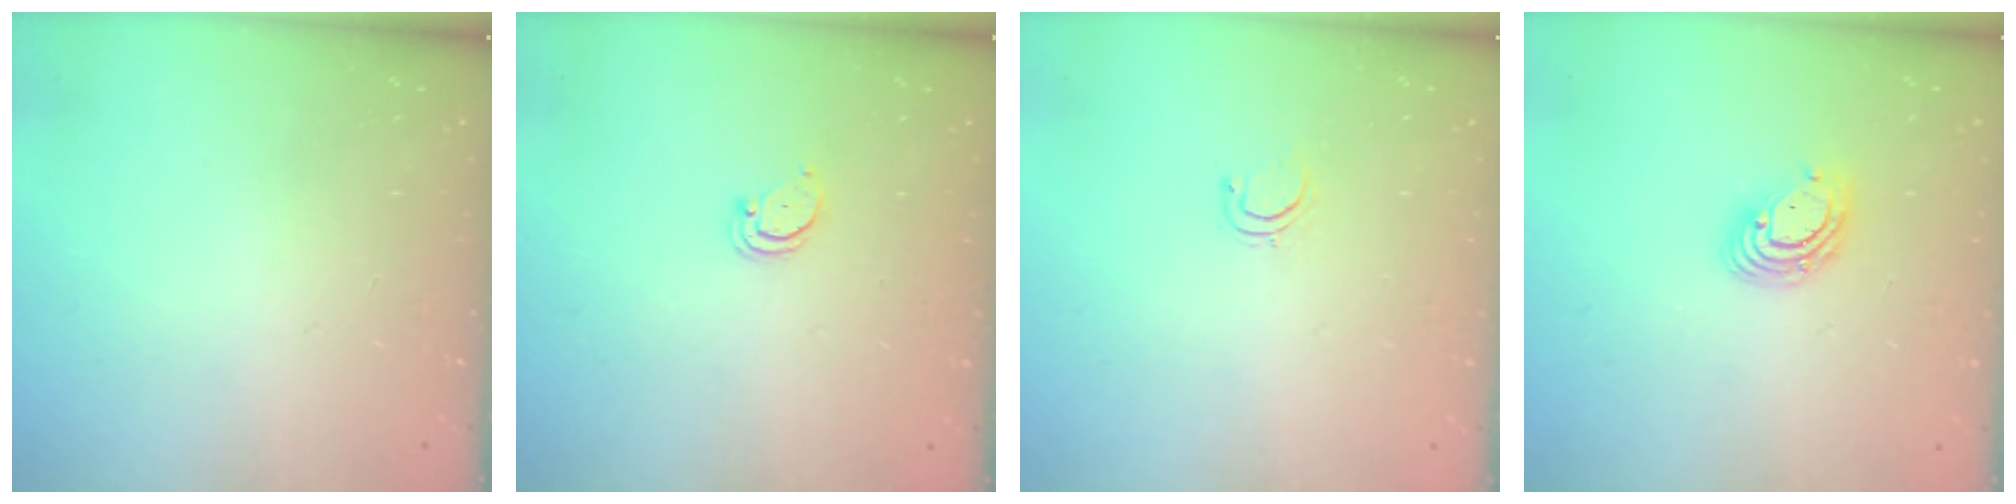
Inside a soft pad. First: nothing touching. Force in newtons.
{"total": 2.5, "press": 2.5, "slide": 0.3}
{"total": 4.1, "press": 4.1, "slide": 0.7}
{"total": 8.0, "press": 7.8, "slide": 1.5}